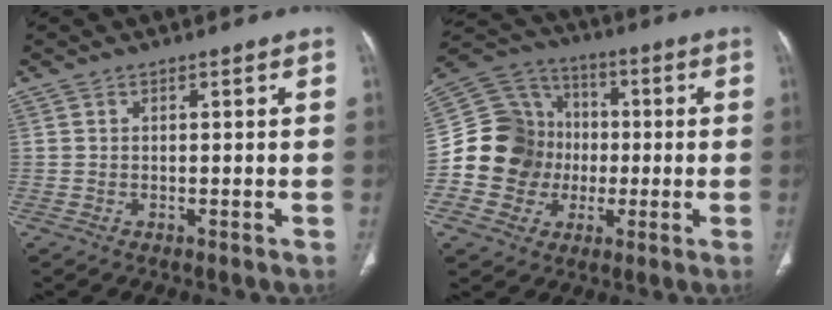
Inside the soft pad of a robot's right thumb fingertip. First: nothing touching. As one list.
[{"total": 15.7, "force": [-1.6, 14.6, 5.7], "torque": [-0.072, 0.036, -0.025]}]